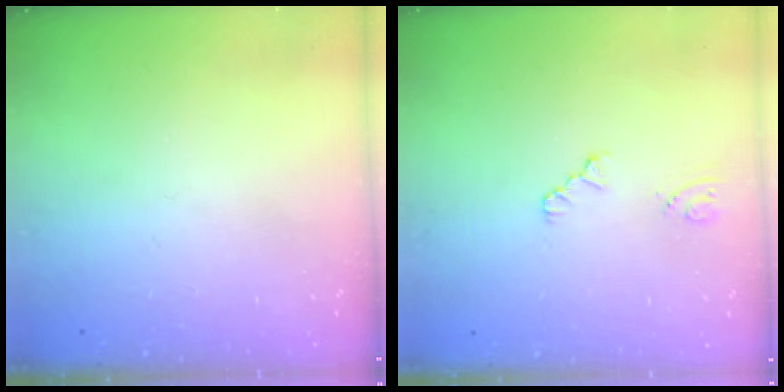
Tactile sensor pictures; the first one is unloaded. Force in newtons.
{"total": 1.2, "press": 1.2, "slide": 0.2}